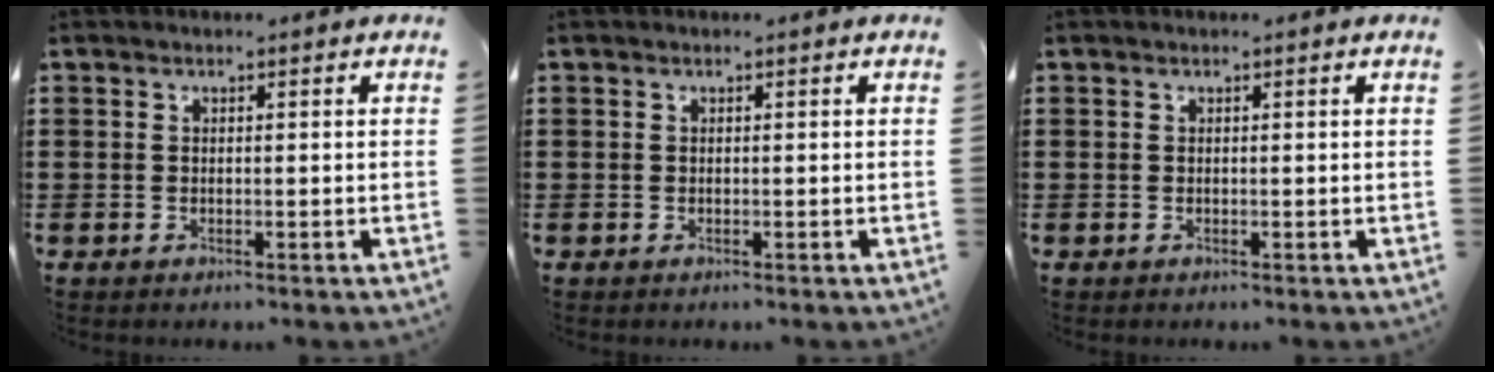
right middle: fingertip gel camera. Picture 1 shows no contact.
{"total": 0.0}
{"total": 0.0}